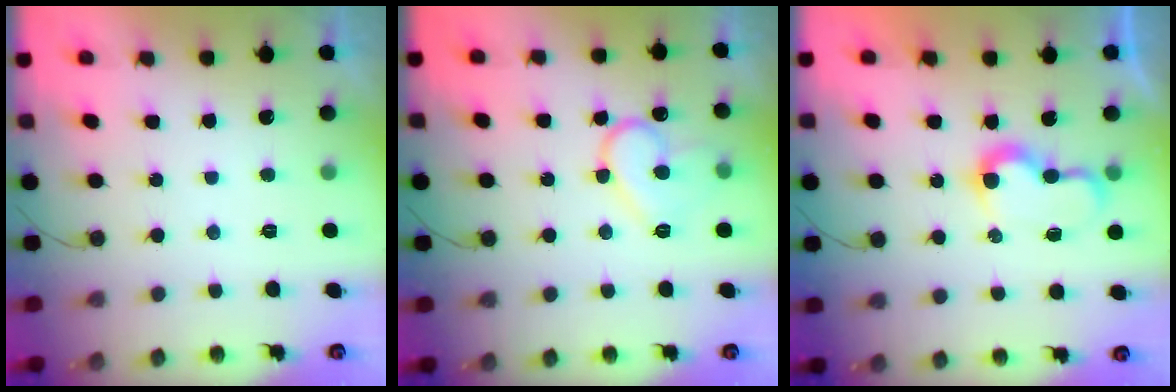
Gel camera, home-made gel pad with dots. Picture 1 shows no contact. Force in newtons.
{"total": 12.7, "press": 12.7, "slide": 0.8}
{"total": 7.9, "press": 7.9, "slide": 0.7}